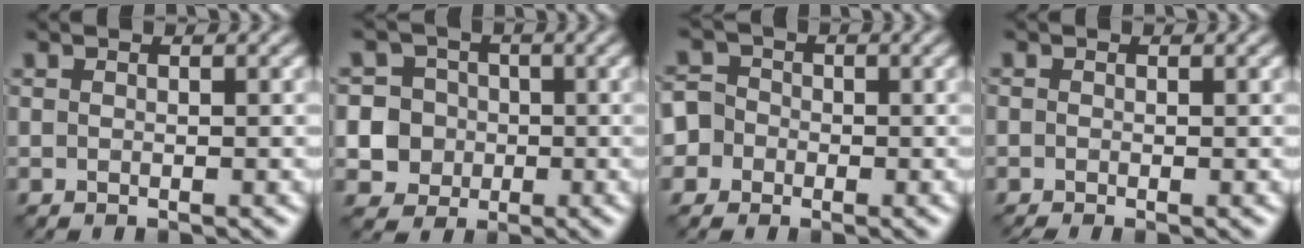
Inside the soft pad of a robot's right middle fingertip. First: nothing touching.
{"total": 7.3, "force": [-0.9, 6.9, 1.9], "torque": [-0.028, 0.012, -0.036]}
{"total": 4.1, "force": [-1.2, 3.9, 0.8], "torque": [0.010, 0.014, -0.052]}
{"total": 0.8, "force": [-0.5, 0.2, 0.6], "torque": [-0.013, -0.009, -0.012]}